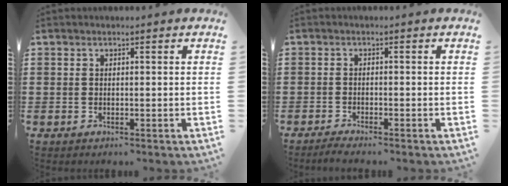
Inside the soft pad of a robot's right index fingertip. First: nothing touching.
{"total": 1.5, "force": [-1.4, -0.2, 0.2], "torque": [-0.006, -0.001, -0.027]}